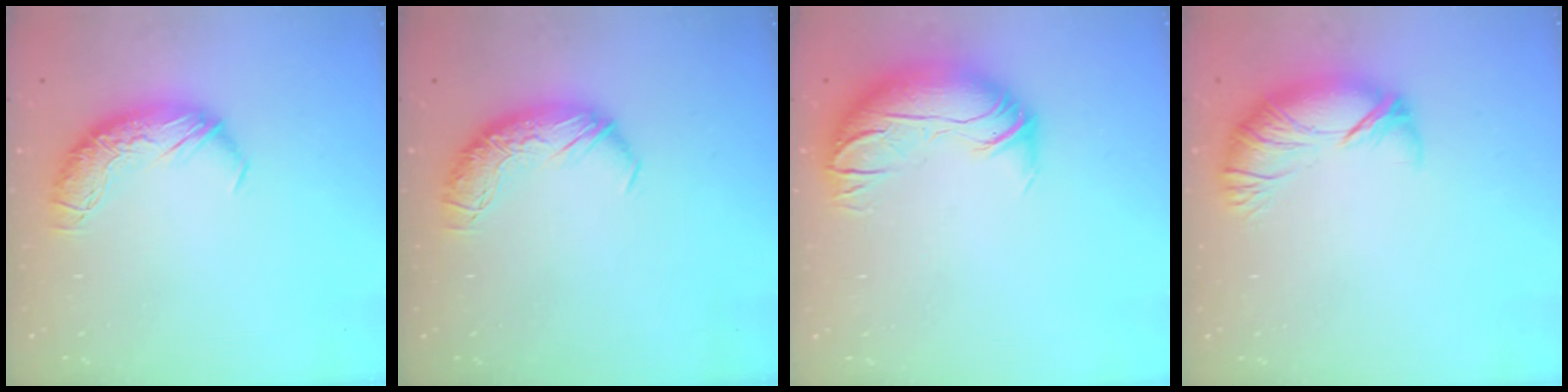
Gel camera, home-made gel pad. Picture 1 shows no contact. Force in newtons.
{"total": 0.0}
{"total": 2.6, "press": 0.4, "slide": 2.6}
{"total": 3.1, "press": 2.4, "slide": 2.0}